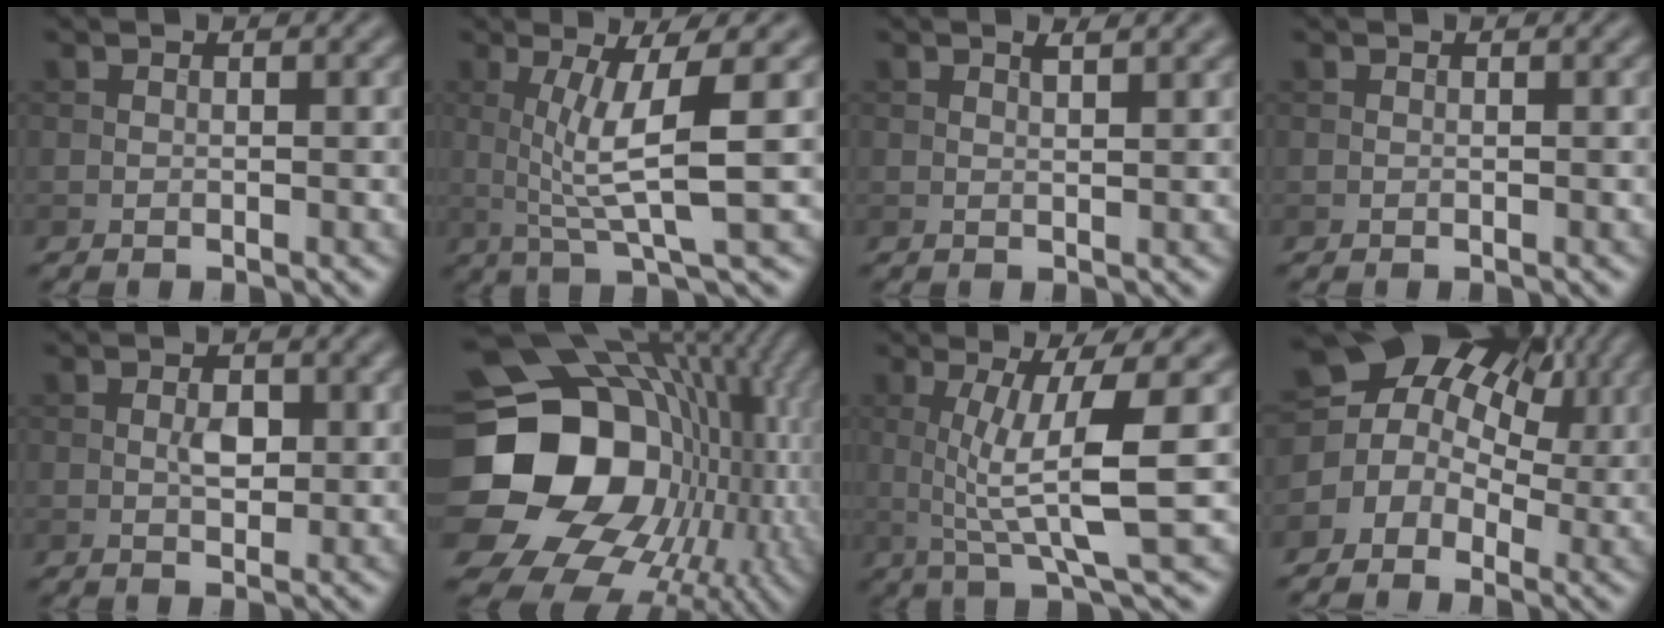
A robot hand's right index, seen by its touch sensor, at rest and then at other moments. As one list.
[{"total": 5.9, "force": [0.8, 0.9, 5.8], "torque": [-0.105, -0.001, 0.019]}, {"total": 1.6, "force": [1.1, 0.3, 1.1], "torque": [-0.015, 0.005, 0.014]}, {"total": 0.0}, {"total": 2.1, "force": [0.1, 1.2, 1.7], "torque": [-0.032, 0.000, 0.002]}, {"total": 19.8, "force": [-0.9, 16.6, 10.8], "torque": [-0.233, -0.010, 0.000]}, {"total": 7.0, "force": [0.8, 1.2, 6.9], "torque": [-0.117, -0.003, 0.018]}, {"total": 10.6, "force": [2.6, 8.8, 5.4], "torque": [-0.100, 0.043, 0.006]}]